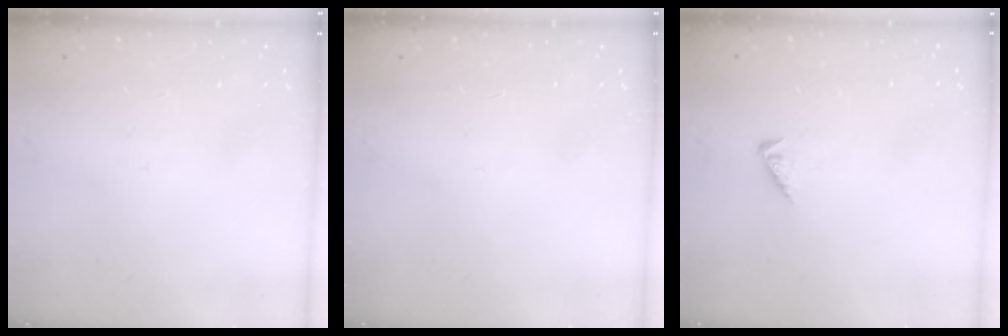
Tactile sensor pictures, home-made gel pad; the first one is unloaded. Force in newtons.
{"total": 0.0}
{"total": 2.0, "press": 1.9, "slide": 0.3}